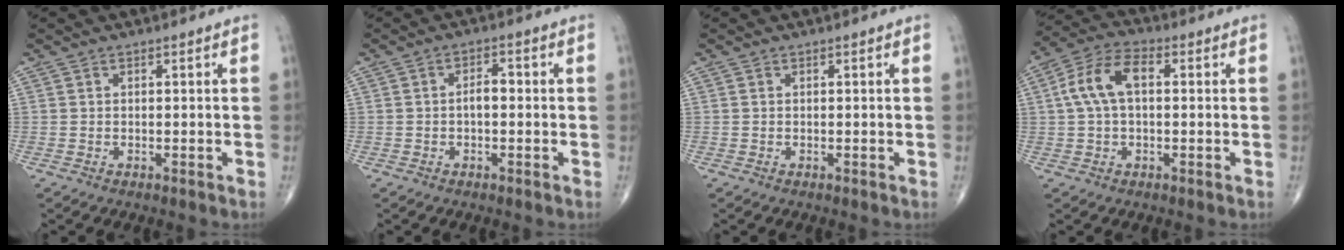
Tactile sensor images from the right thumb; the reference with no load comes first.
{"total": 2.8, "force": [-0.3, 1.4, 2.3], "torque": [-0.034, 0.014, -0.009]}
{"total": 0.0}
{"total": 9.2, "force": [1.3, 5.1, 7.6], "torque": [-0.155, 0.031, 0.019]}